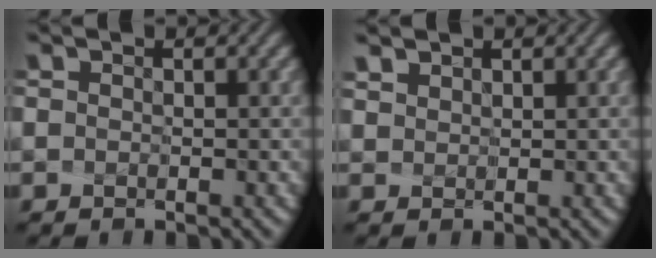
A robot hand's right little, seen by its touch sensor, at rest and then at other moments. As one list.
[{"total": 1.7, "force": [1.4, 0.9, 0.5], "torque": [-0.027, 0.014, 0.030]}]